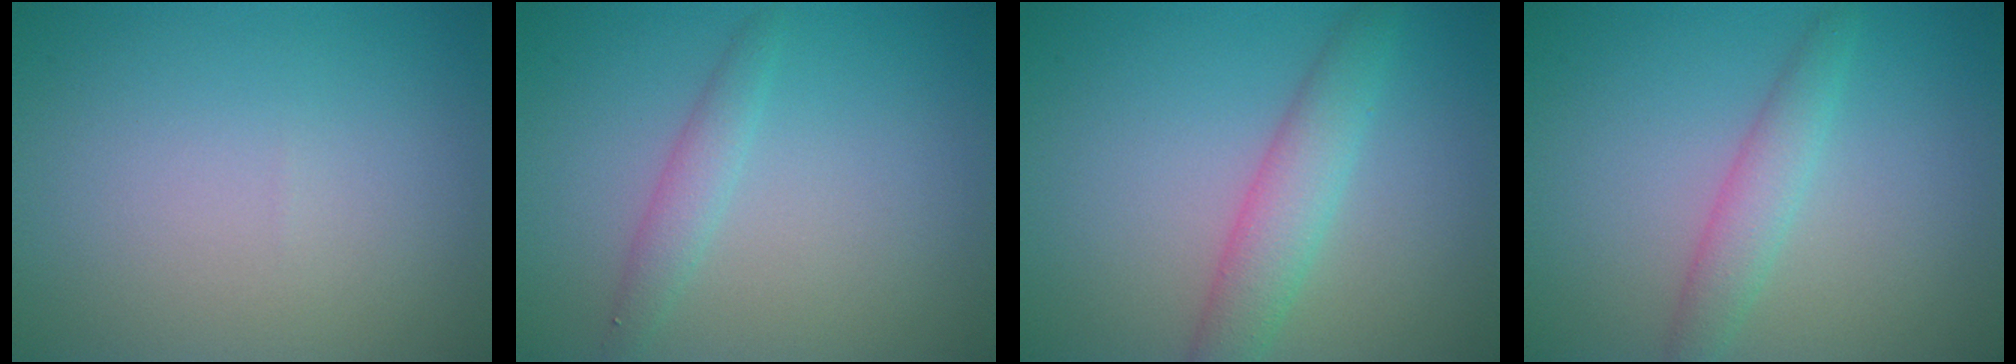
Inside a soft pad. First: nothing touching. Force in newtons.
{"total": 1.6, "press": 1.6, "slide": 0.0}
{"total": 3.5, "press": 3.5, "slide": 0.1}
{"total": 2.4, "press": 2.4, "slide": 0.1}